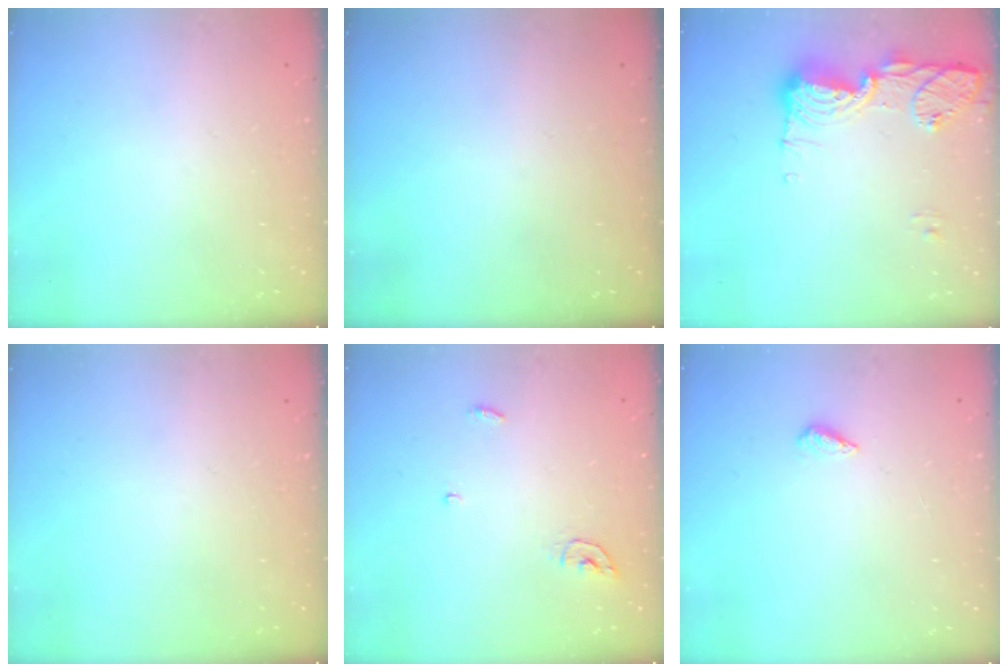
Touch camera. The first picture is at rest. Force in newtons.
{"total": 0.0}
{"total": 16.1, "press": 15.2, "slide": 5.3}
{"total": 0.0}
{"total": 4.3, "press": 4.3, "slide": 0.3}
{"total": 2.1, "press": 1.9, "slide": 0.8}